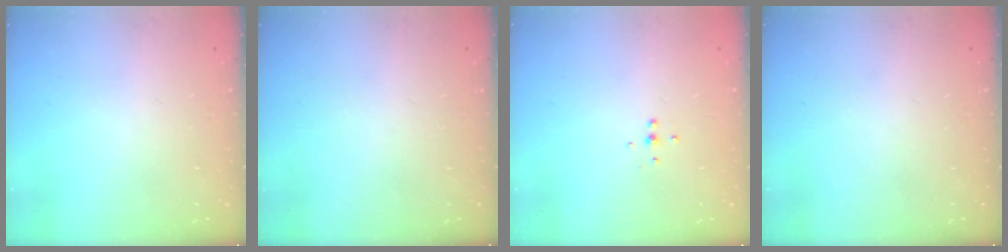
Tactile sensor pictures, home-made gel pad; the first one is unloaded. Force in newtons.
{"total": 0.0}
{"total": 3.9, "press": 3.9, "slide": 0.3}
{"total": 0.0}